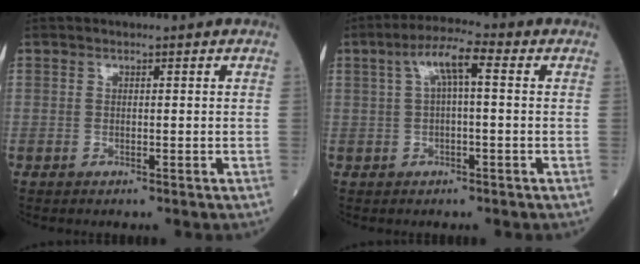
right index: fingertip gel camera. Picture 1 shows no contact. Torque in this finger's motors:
{"motor_torque": [0.77, 0.14, 0.14, 0.07]}